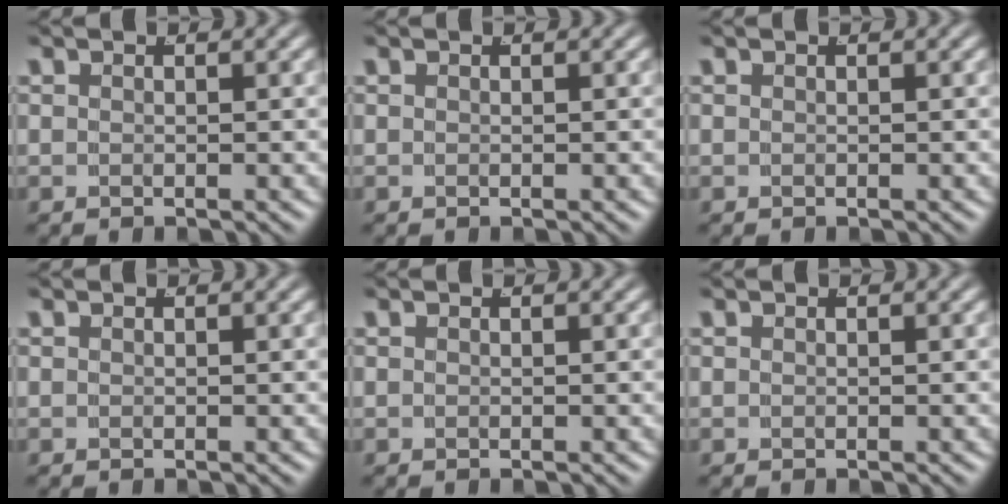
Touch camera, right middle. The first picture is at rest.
{"total": 0.0}
{"total": 0.0}
{"total": 0.0}
{"total": 0.0}
{"total": 0.0}